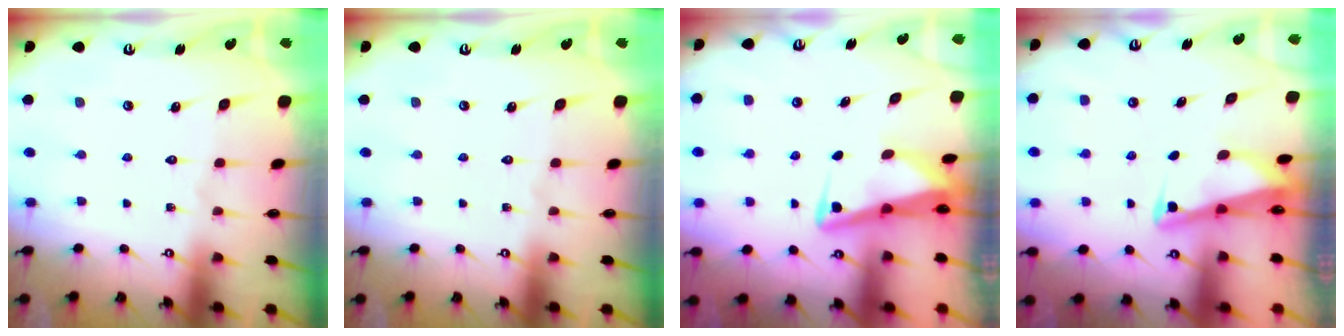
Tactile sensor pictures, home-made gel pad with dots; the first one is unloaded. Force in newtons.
{"total": 0.0}
{"total": 3.9, "press": 3.8, "slide": 0.4}
{"total": 2.8, "press": 2.8, "slide": 0.3}